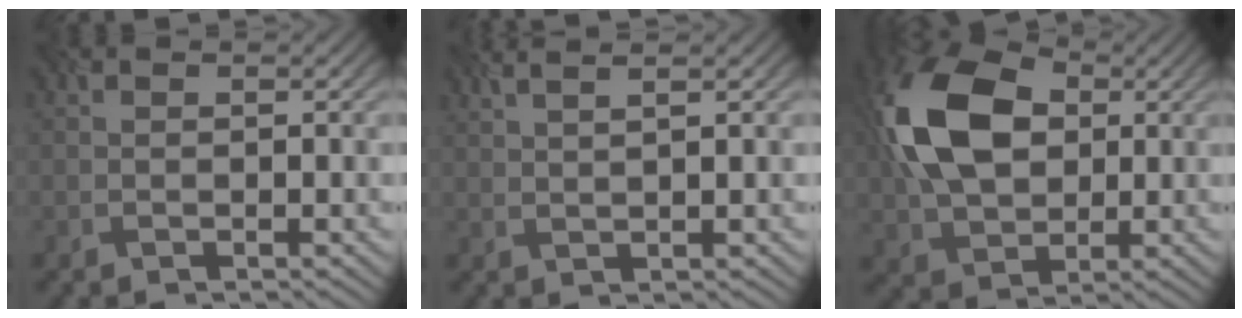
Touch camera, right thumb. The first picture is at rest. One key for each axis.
{"total": 3.2, "fx": 2.0, "fy": 0.5, "fz": 2.4, "tx": -0.034, "ty": 0.012, "tz": 0.028}
{"total": 13.9, "fx": 2.0, "fy": 9.7, "fz": 9.8, "tx": -0.235, "ty": 0.020, "tz": 0.029}